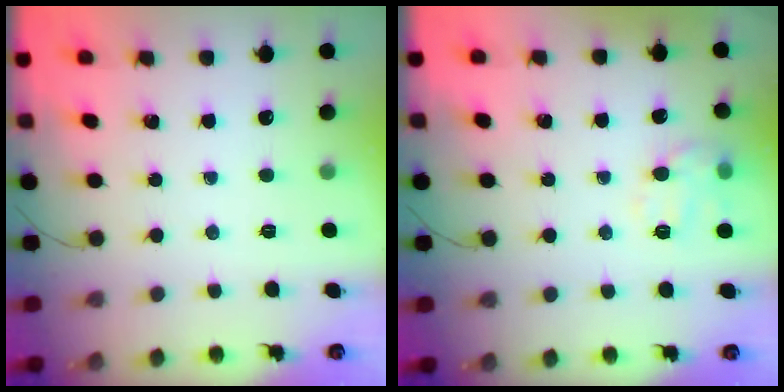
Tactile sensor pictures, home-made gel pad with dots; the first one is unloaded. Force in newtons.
{"total": 10.2, "press": 10.2, "slide": 0.2}